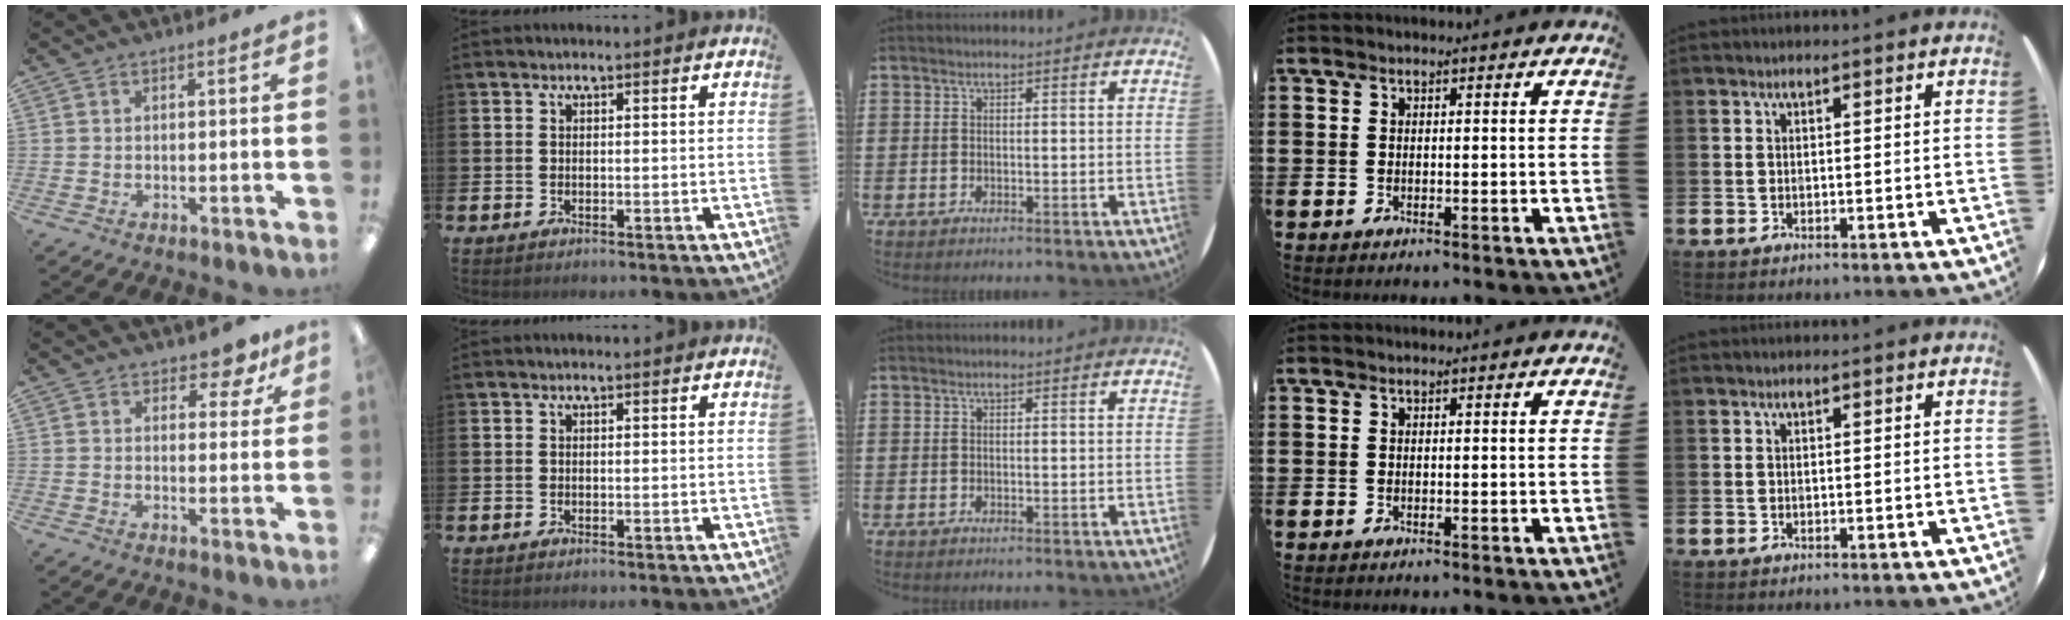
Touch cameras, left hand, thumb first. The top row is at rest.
{"thumb": {"total": 6.0, "force": [4.6, 2.8, 2.6], "torque": [-0.023, -0.027, 0.077]}}